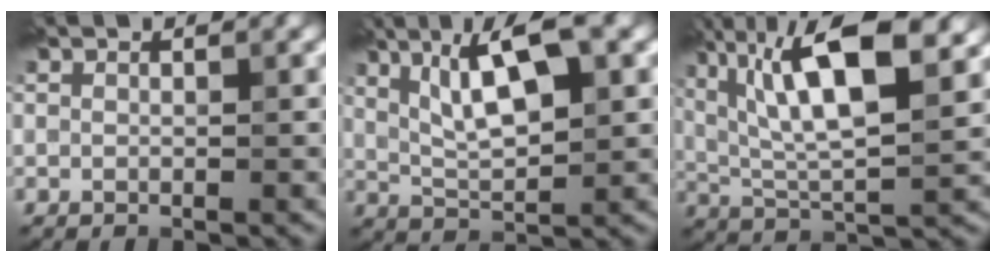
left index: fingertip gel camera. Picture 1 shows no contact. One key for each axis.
{"total": 8.2, "fx": 3.3, "fy": 2.3, "fz": 7.1, "tx": -0.127, "ty": 0.012, "tz": 0.060}
{"total": 11.8, "fx": 4.9, "fy": 3.6, "fz": 10.2, "tx": -0.171, "ty": 0.014, "tz": 0.082}